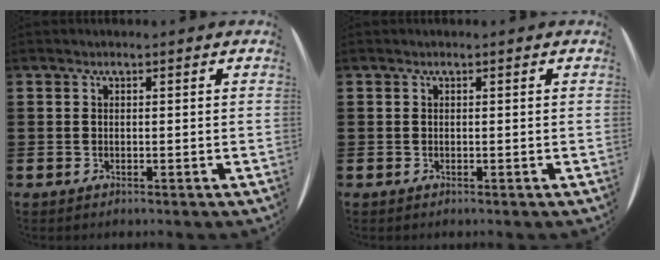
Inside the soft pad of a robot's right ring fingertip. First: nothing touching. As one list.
[{"total": 0.0}]